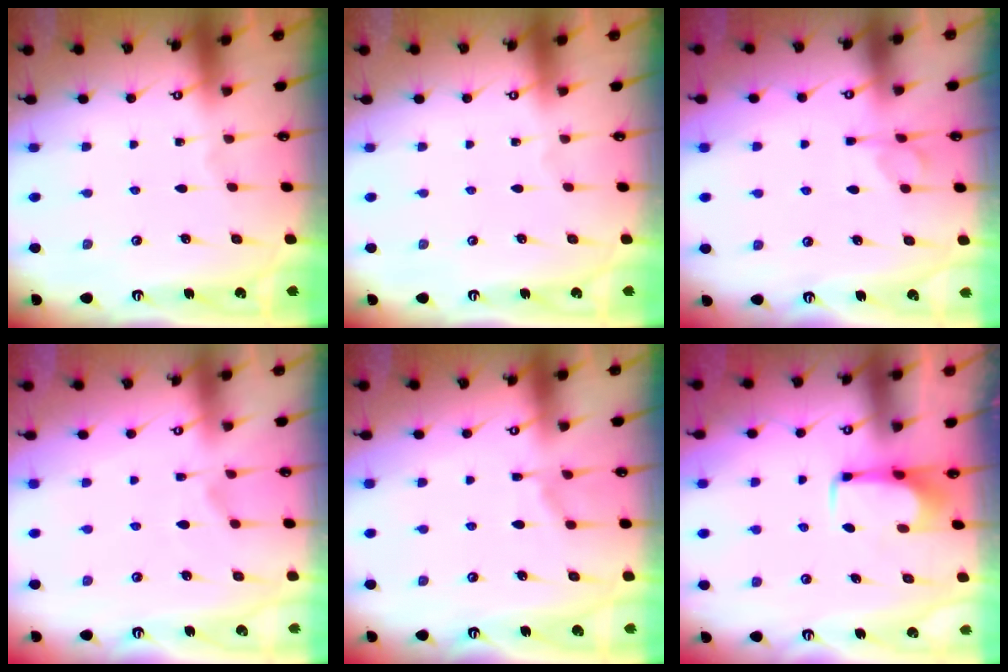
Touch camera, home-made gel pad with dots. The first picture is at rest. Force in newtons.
{"total": 0.0}
{"total": 1.7, "press": 1.5, "slide": 0.9}
{"total": 2.4, "press": 2.1, "slide": 1.1}
{"total": 6.3, "press": 6.3, "slide": 0.5}
{"total": 1.6, "press": 1.5, "slide": 0.4}